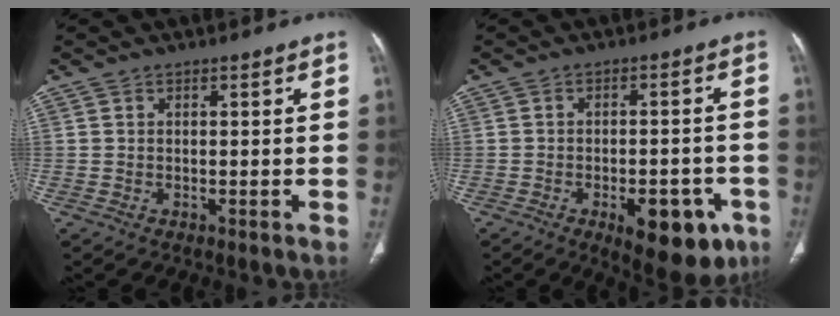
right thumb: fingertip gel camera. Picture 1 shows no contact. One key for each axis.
{"total": 13.0, "fx": -6.0, "fy": 5.9, "fz": 10.0, "tx": -0.103, "ty": 0.018, "tz": -0.070}